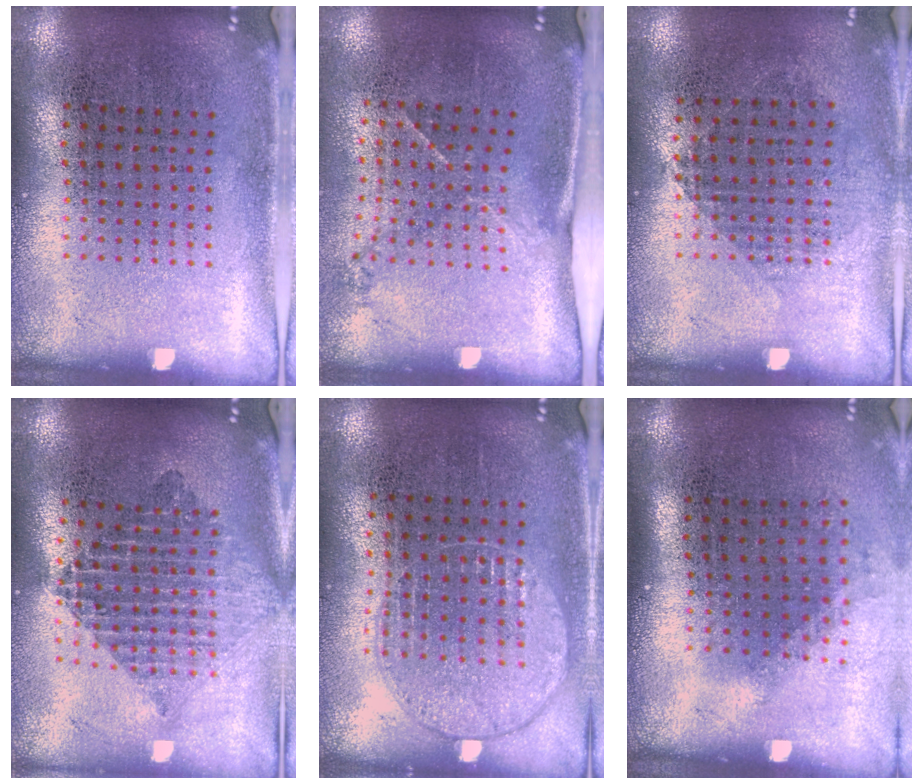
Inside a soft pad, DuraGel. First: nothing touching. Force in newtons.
{"total": 1.5, "press": 1.0, "slide": 1.2}
{"total": 0.8, "press": 0.7, "slide": 0.4}
{"total": 2.1, "press": 1.7, "slide": 1.2}
{"total": 1.0, "press": 0.9, "slide": 0.3}
{"total": 1.2, "press": 0.9, "slide": 0.9}